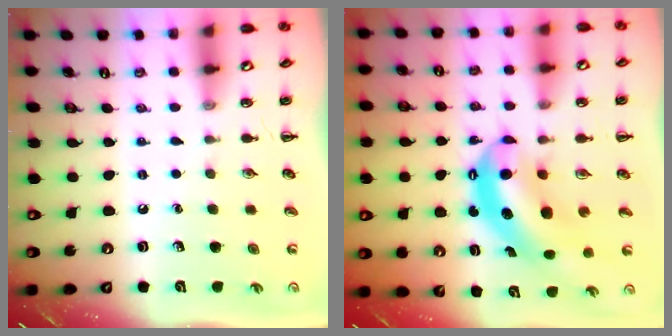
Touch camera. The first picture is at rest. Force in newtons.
{"total": 8.8, "press": 8.6, "slide": 1.6}